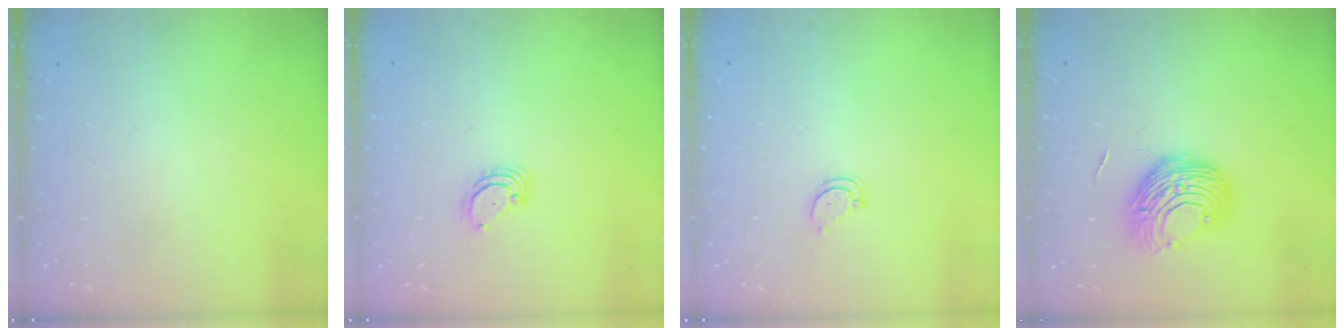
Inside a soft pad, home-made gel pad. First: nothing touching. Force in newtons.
{"total": 3.7, "press": 3.7, "slide": 0.3}
{"total": 2.8, "press": 2.8, "slide": 0.2}
{"total": 10.4, "press": 10.4, "slide": 0.2}